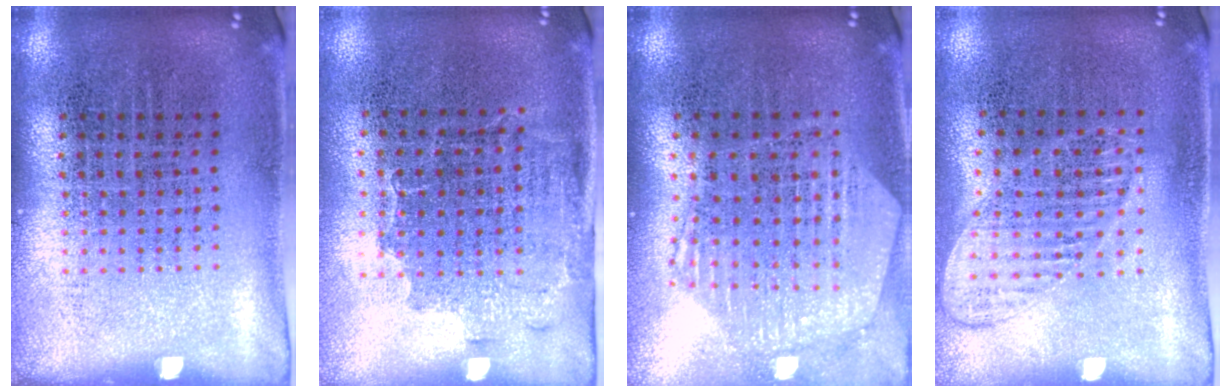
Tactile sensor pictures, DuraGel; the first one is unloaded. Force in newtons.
{"total": 1.6, "press": 1.3, "slide": 0.9}
{"total": 1.2, "press": 1.2, "slide": 0.1}
{"total": 1.0, "press": 1.0, "slide": 0.1}